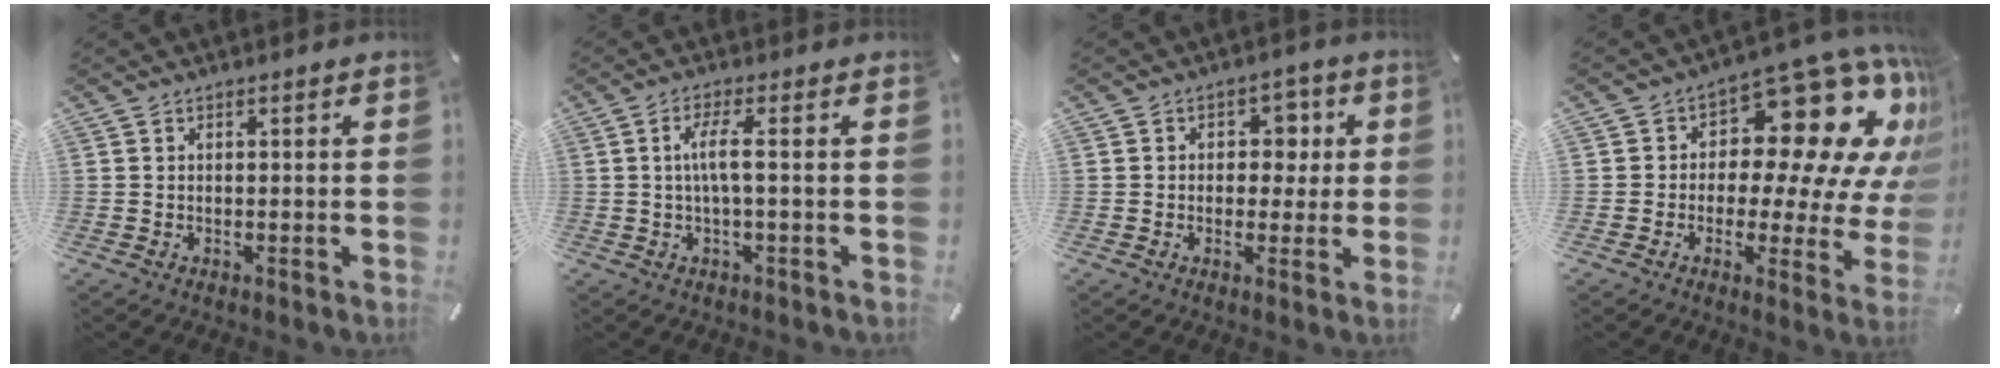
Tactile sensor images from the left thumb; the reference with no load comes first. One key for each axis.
{"total": 5.3, "fx": 0.2, "fy": 0.5, "fz": 5.3, "tx": -0.109, "ty": -0.006, "tz": -0.003}
{"total": 6.1, "fx": 0.6, "fy": 5.1, "fz": 3.3, "tx": -0.027, "ty": -0.002, "tz": -0.001}
{"total": 18.7, "fx": 7.7, "fy": 10.1, "fz": 13.7, "tx": -0.174, "ty": -0.069, "tz": 0.125}